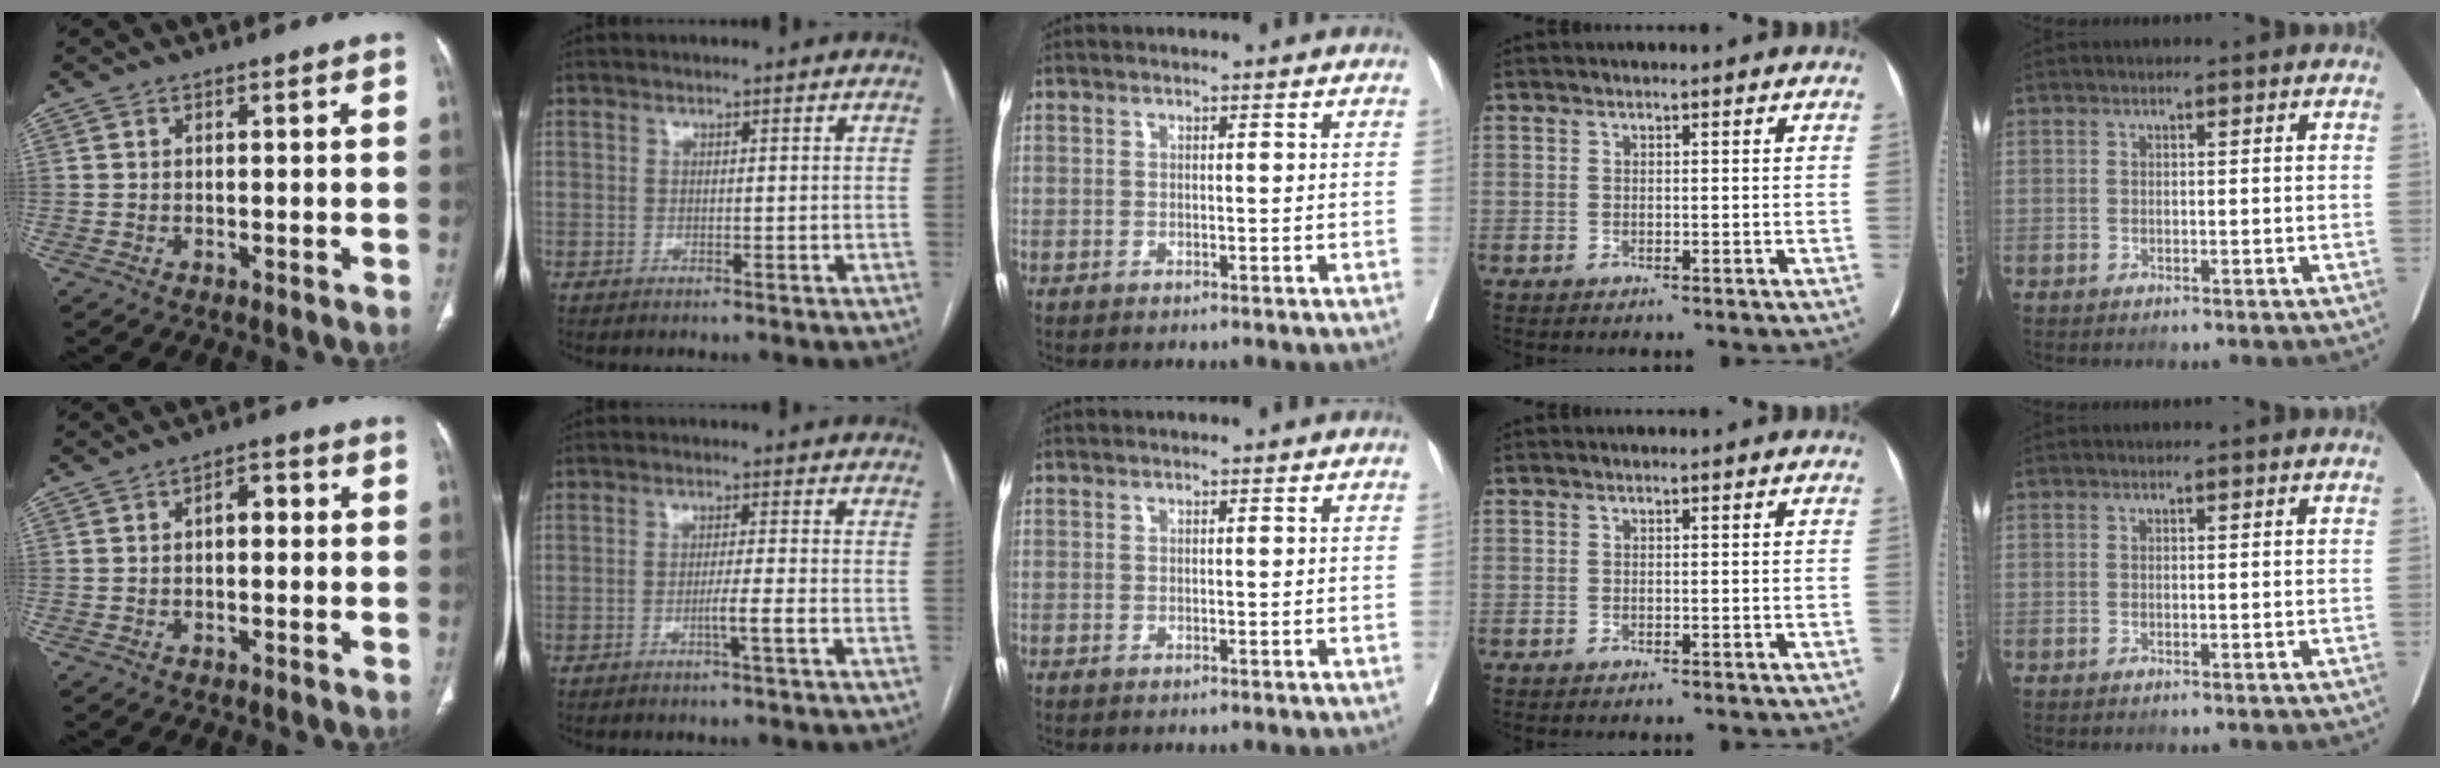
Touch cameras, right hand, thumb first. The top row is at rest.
{"thumb": {"total": 3.5, "force": [0.3, 2.0, 2.8], "torque": [-0.030, 0.012, -0.002]}, "index": {"total": 3.0, "force": [-1.3, -0.5, 2.7], "torque": [-0.044, -0.003, -0.025]}}